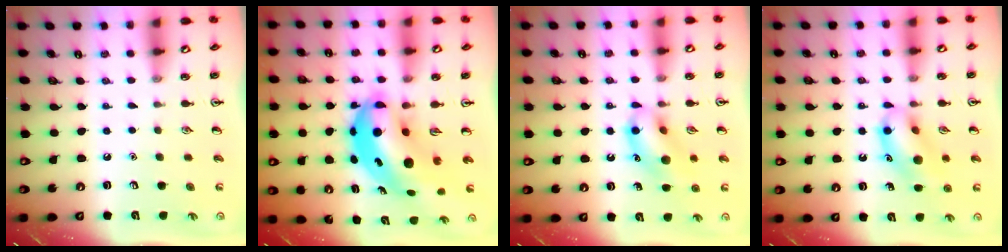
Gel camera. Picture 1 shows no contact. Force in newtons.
{"total": 11.7, "press": 11.3, "slide": 3.2}
{"total": 13.0, "press": 12.8, "slide": 2.1}
{"total": 13.5, "press": 13.4, "slide": 1.4}